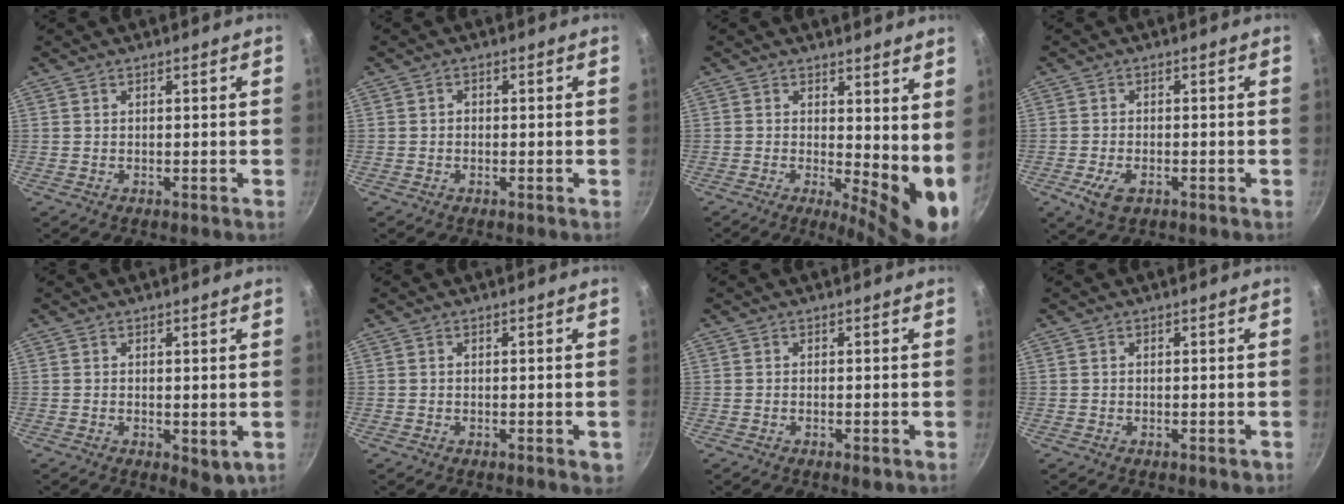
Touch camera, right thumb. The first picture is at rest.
{"total": 0.9, "force": [-0.2, 0.8, 0.4], "torque": [-0.006, 0.004, -0.005]}
{"total": 9.5, "force": [0.8, 3.4, 8.8], "torque": [-0.098, -0.023, 0.015]}
{"total": 4.6, "force": [-1.9, 2.5, 3.4], "torque": [-0.070, 0.000, -0.034]}
{"total": 3.5, "force": [-0.4, 1.8, 3.0], "torque": [-0.042, -0.012, -0.002]}
{"total": 1.9, "force": [-0.7, 0.9, 1.6], "torque": [-0.016, -0.001, -0.010]}
{"total": 1.5, "force": [-0.7, 0.5, 1.2], "torque": [-0.027, 0.000, -0.012]}
{"total": 0.9, "force": [-0.4, 0.5, 0.6], "torque": [-0.007, 0.003, -0.005]}